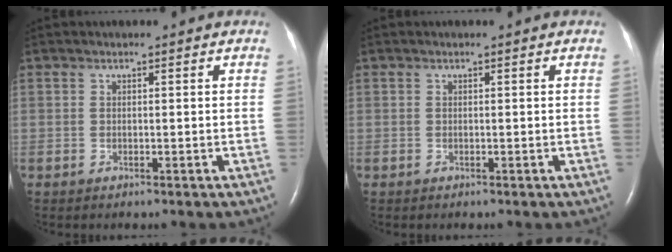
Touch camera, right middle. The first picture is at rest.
{"total": 0.0}